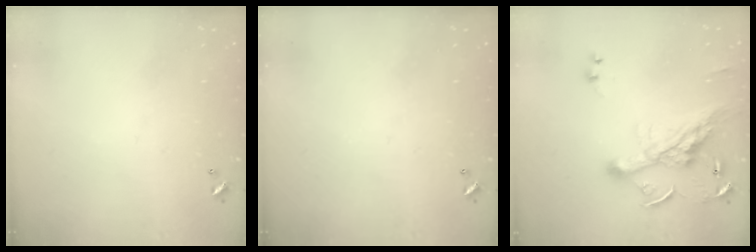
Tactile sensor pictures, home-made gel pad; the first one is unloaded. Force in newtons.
{"total": 0.0}
{"total": 8.5, "press": 8.4, "slide": 1.3}